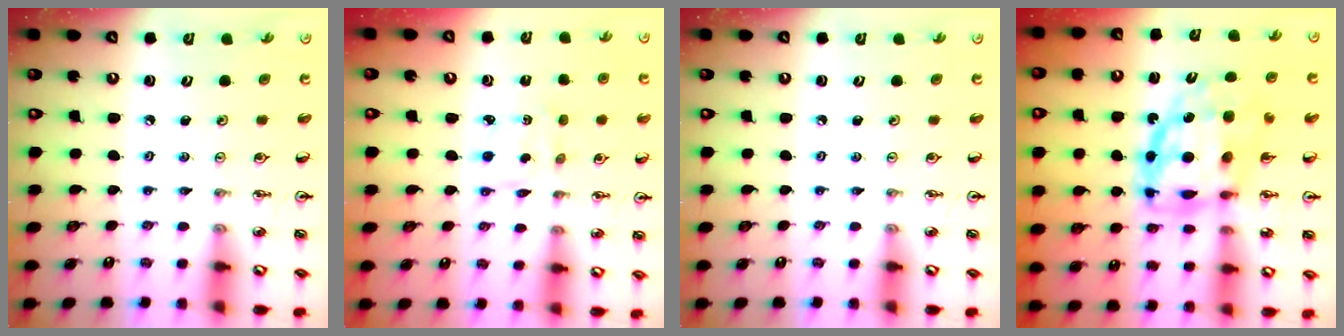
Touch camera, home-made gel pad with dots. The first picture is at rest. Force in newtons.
{"total": 2.4, "press": 2.3, "slide": 0.8}
{"total": 0.0}
{"total": 14.0, "press": 13.9, "slide": 1.2}